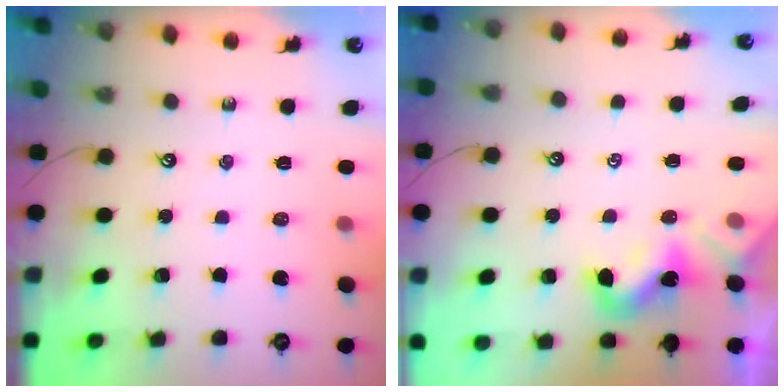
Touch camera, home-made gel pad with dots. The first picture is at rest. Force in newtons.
{"total": 1.8, "press": 1.8, "slide": 0.5}